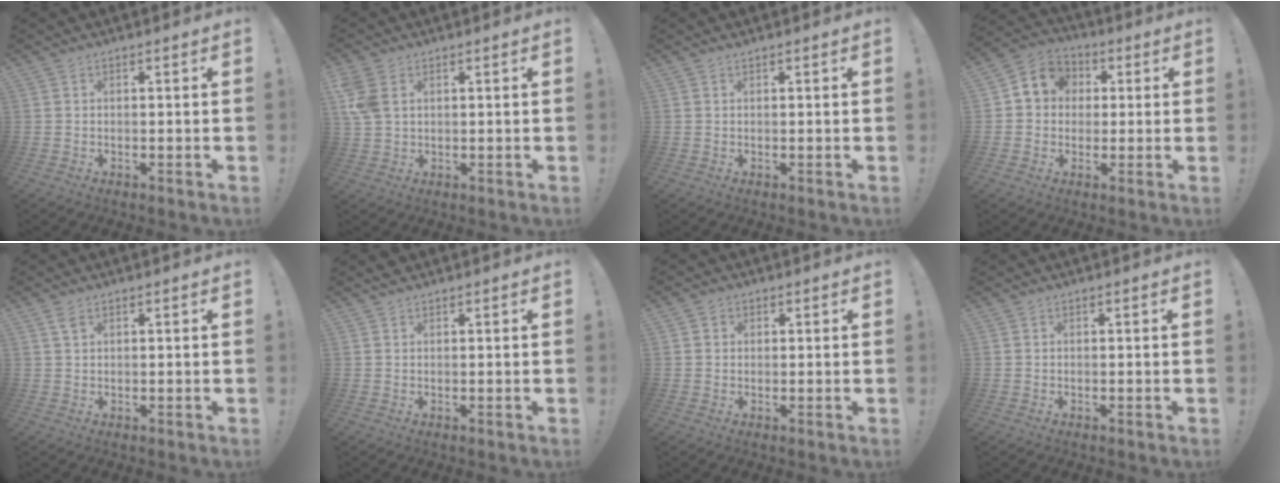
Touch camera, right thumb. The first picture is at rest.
{"total": 6.4, "force": [2.5, 4.2, 4.1], "torque": [-0.088, -0.003, 0.051]}
{"total": 0.5, "force": [0.5, -0.1, 0.2], "torque": [0.002, -0.003, 0.008]}
{"total": 7.8, "force": [0.9, 7.2, 2.9], "torque": [-0.034, 0.005, 0.021]}
{"total": 2.2, "force": [1.4, 1.0, 1.4], "torque": [-0.024, -0.002, 0.024]}
{"total": 0.9, "force": [0.9, 0.2, 0.0], "torque": [0.007, -0.003, 0.015]}
{"total": 1.6, "force": [0.6, 1.5, 0.3], "torque": [0.002, -0.002, 0.011]}
{"total": 0.0}